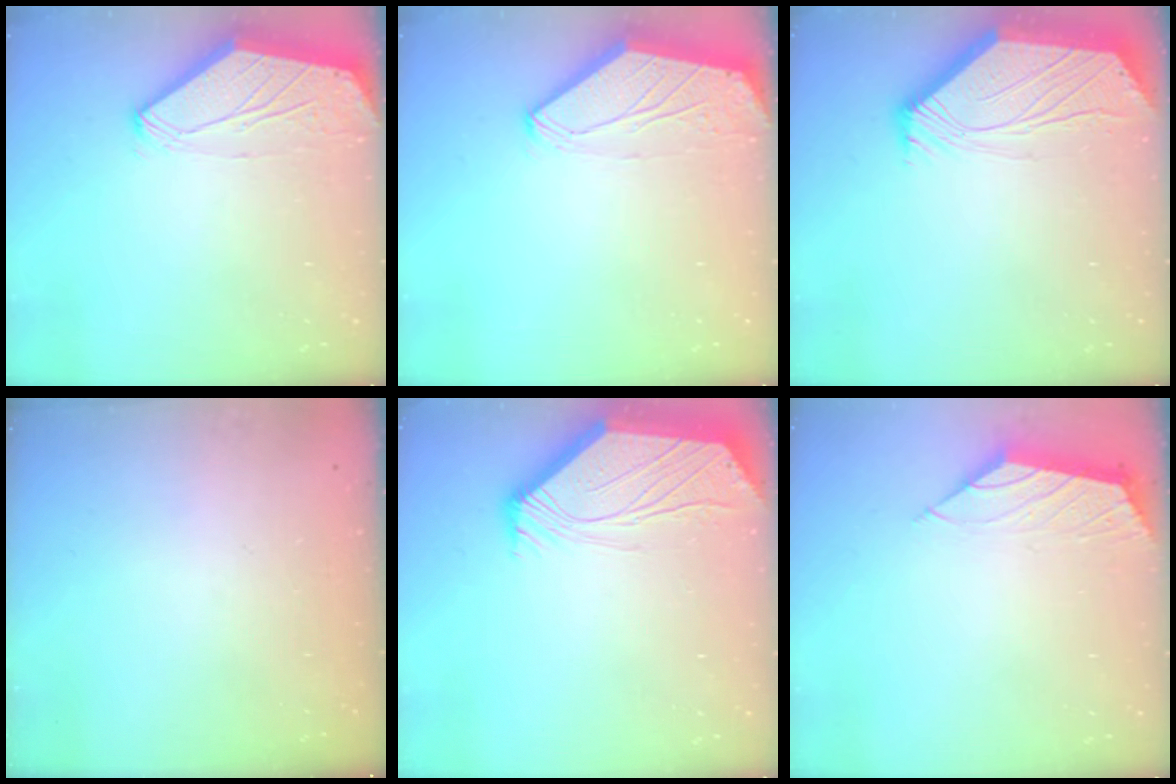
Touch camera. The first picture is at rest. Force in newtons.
{"total": 0.0}
{"total": 3.4, "press": 3.3, "slide": 0.5}
{"total": 0.0}
{"total": 3.4, "press": 3.4, "slide": 0.5}
{"total": 1.8, "press": 1.7, "slide": 0.5}